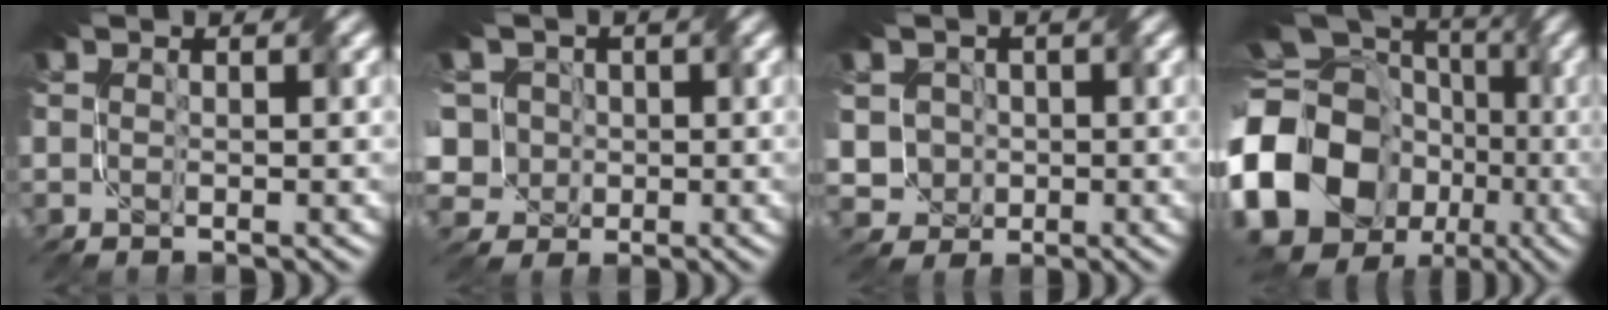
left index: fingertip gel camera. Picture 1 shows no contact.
{"total": 7.9, "force": [1.4, 6.8, 3.8], "torque": [-0.085, 0.031, -0.019]}
{"total": 3.6, "force": [-0.1, 3.4, 1.1], "torque": [-0.027, 0.016, -0.013]}
{"total": 18.3, "force": [-4.6, 15.1, 9.1], "torque": [-0.221, -0.002, -0.101]}